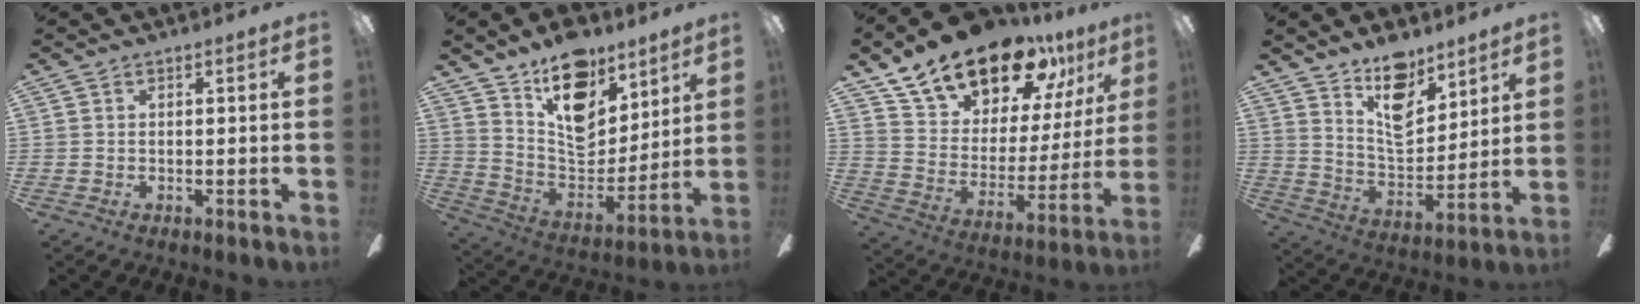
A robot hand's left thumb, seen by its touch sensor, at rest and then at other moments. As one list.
[{"total": 17.4, "force": [12.1, 9.6, 8.0], "torque": [-0.127, -0.083, 0.221]}, {"total": 20.0, "force": [15.8, 9.0, 8.2], "torque": [-0.145, -0.102, 0.282]}, {"total": 12.9, "force": [9.8, 5.9, 5.9], "torque": [-0.091, -0.065, 0.181]}]